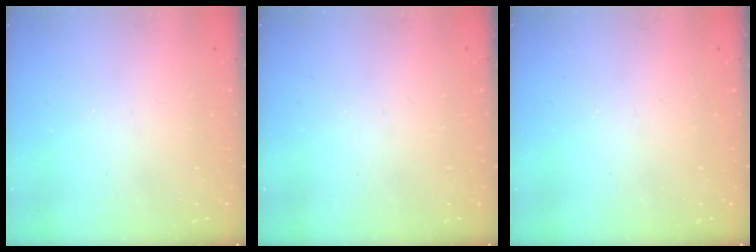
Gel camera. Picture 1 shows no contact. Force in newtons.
{"total": 0.0}
{"total": 0.0}